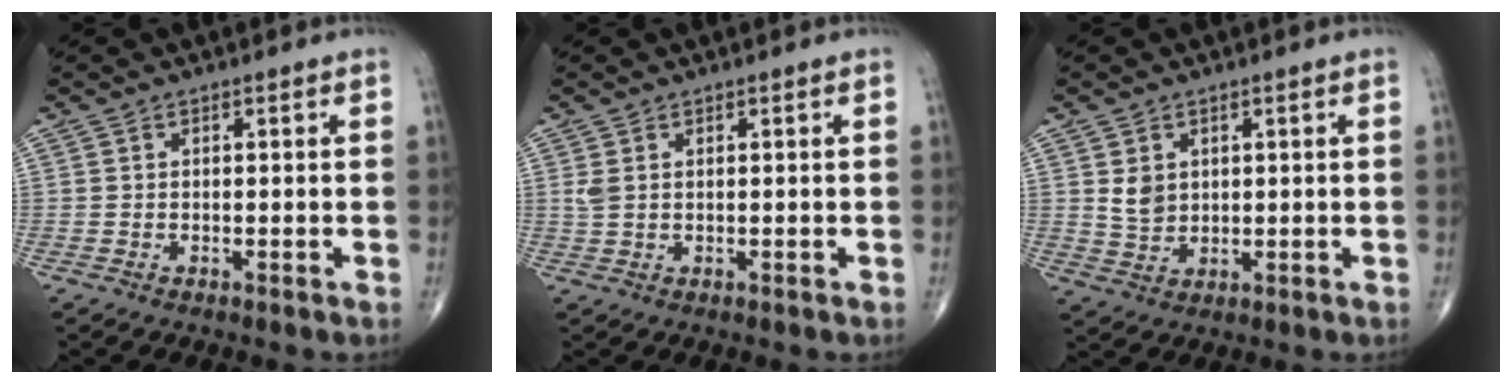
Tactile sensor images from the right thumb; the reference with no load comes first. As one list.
[{"total": 1.6, "force": [0.6, 0.9, 1.2], "torque": [-0.030, 0.008, 0.019]}, {"total": 4.1, "force": [1.2, 3.2, 2.2], "torque": [-0.027, -0.013, 0.031]}]